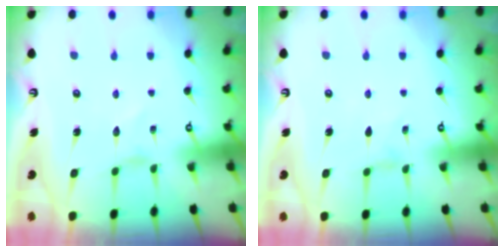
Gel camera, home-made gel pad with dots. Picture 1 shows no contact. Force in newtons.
{"total": 0.0}